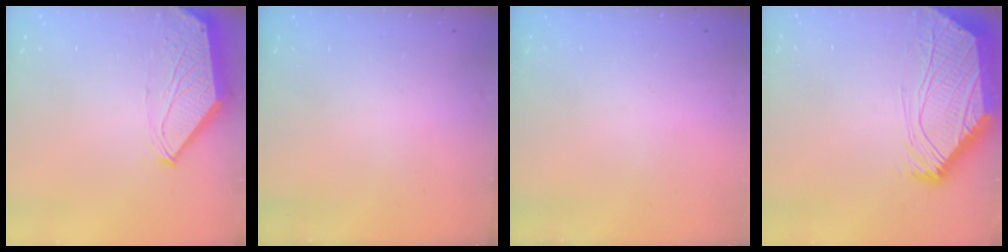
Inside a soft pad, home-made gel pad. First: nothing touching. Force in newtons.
{"total": 0.0}
{"total": 2.8, "press": 2.8, "slide": 0.5}
{"total": 7.3, "press": 7.2, "slide": 0.9}